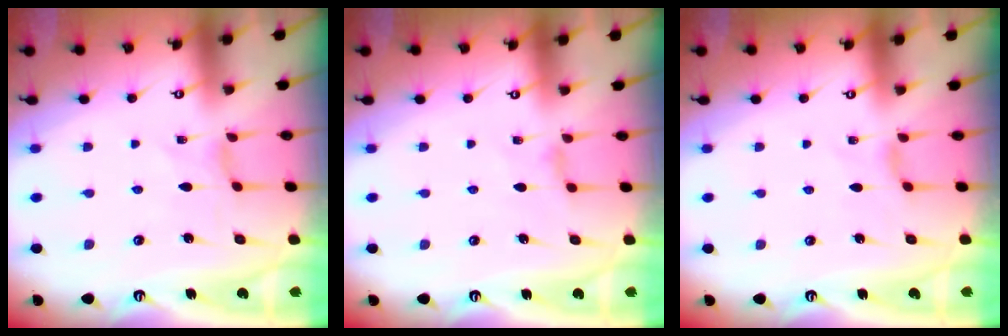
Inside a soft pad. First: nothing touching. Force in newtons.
{"total": 1.9, "press": 1.8, "slide": 0.5}
{"total": 0.8, "press": 0.8, "slide": 0.3}